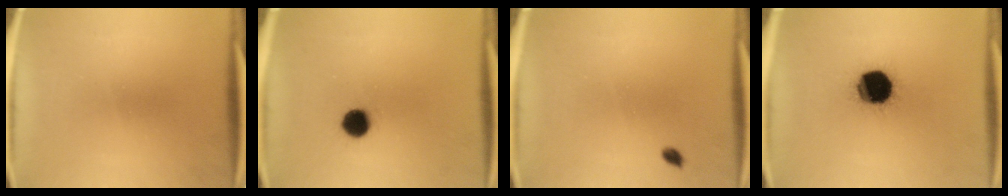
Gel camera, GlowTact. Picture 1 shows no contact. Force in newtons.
{"total": 5.9}
{"total": 1.0}
{"total": 18.1}